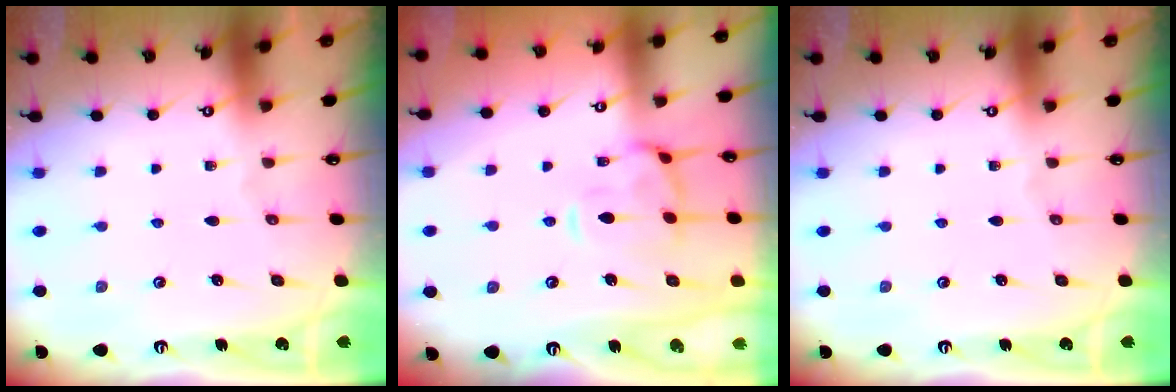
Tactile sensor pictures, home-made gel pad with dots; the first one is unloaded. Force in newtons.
{"total": 4.7, "press": 4.4, "slide": 1.4}
{"total": 0.0}